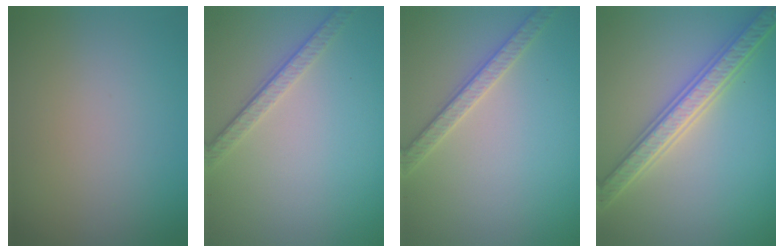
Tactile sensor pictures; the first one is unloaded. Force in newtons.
{"total": 2.6, "press": 2.0, "slide": 1.7}
{"total": 2.7, "press": 2.7, "slide": 0.1}
{"total": 4.8, "press": 4.7, "slide": 1.1}